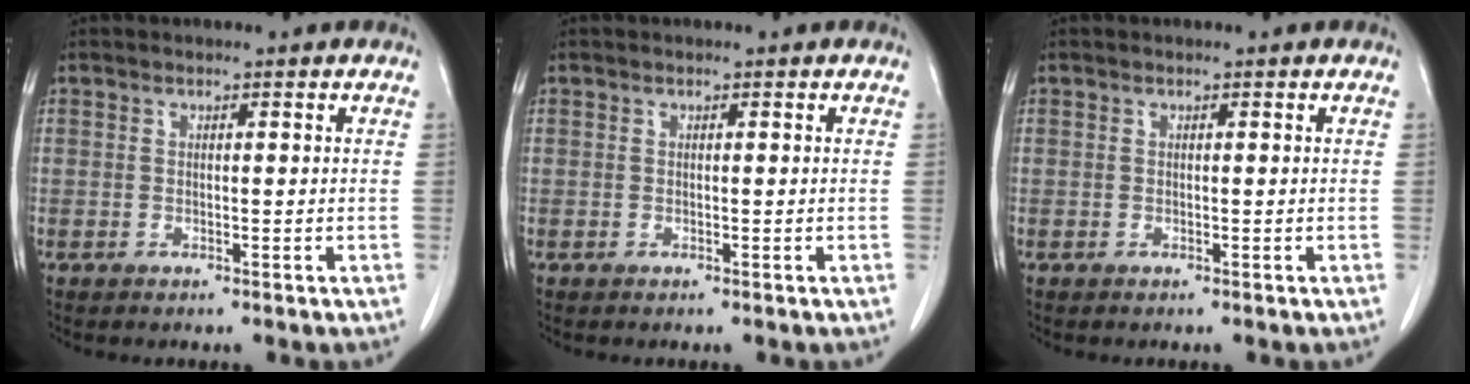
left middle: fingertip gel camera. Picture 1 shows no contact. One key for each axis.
{"total": 0.0}
{"total": 0.0}